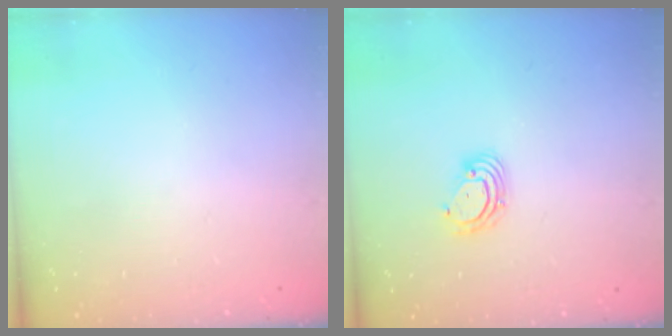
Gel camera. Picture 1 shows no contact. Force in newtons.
{"total": 5.2, "press": 5.2, "slide": 0.6}